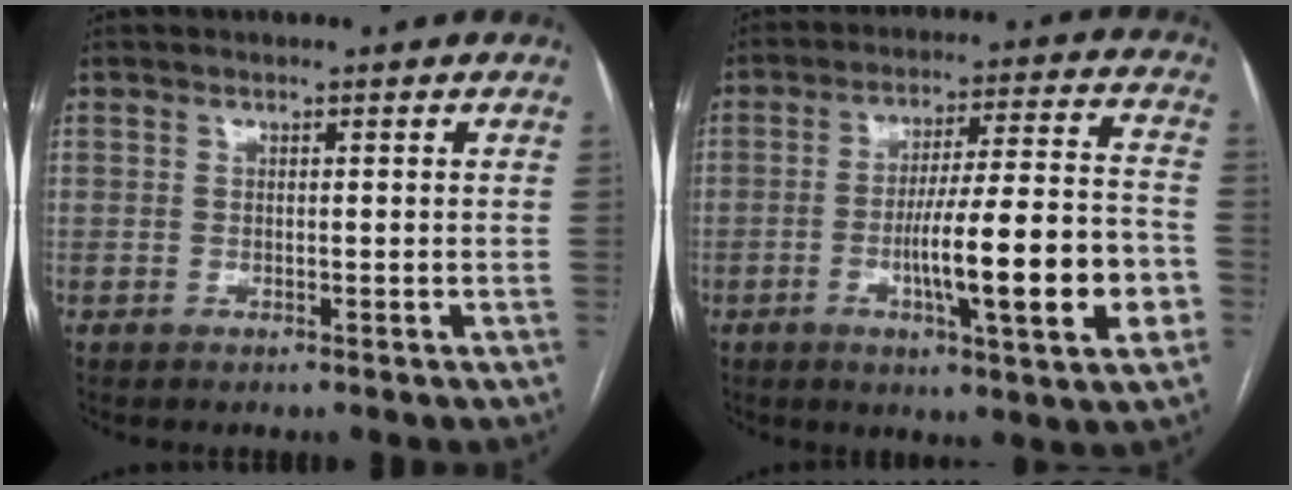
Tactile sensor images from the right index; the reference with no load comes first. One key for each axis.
{"total": 16.9, "fx": -4.5, "fy": 1.3, "fz": 16.2, "tx": -0.245, "ty": 0.002, "tz": -0.067}